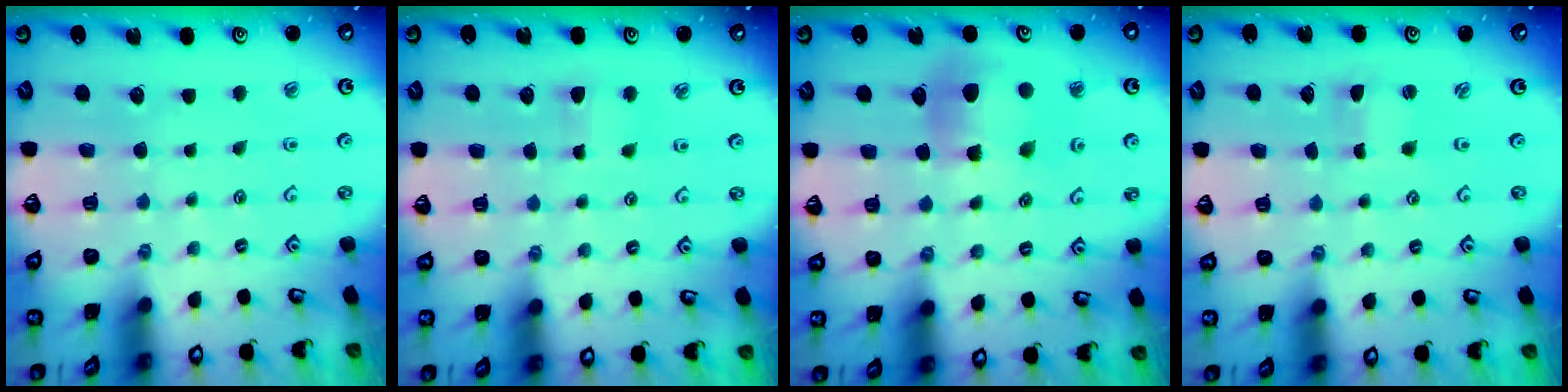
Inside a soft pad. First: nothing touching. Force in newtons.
{"total": 2.9, "press": 2.9, "slide": 0.5}
{"total": 9.7, "press": 9.6, "slide": 1.0}
{"total": 0.8, "press": 0.8, "slide": 0.0}